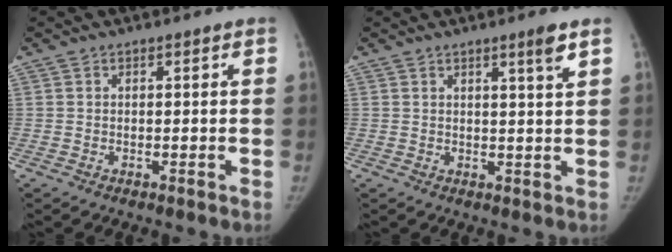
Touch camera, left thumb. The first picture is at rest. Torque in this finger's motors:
{"motor_torque": [0.51, 0.02, 0.04, -0.51, 0.08]}